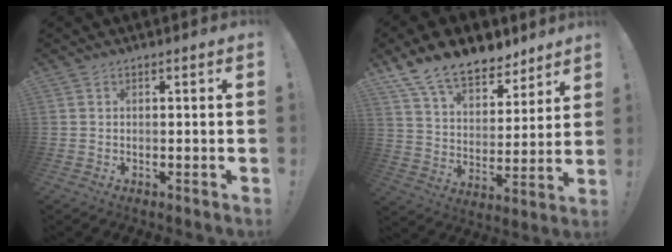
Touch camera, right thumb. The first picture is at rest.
{"total": 15.0, "force": [11.6, 7.5, 5.8], "torque": [-0.115, -0.079, 0.218]}